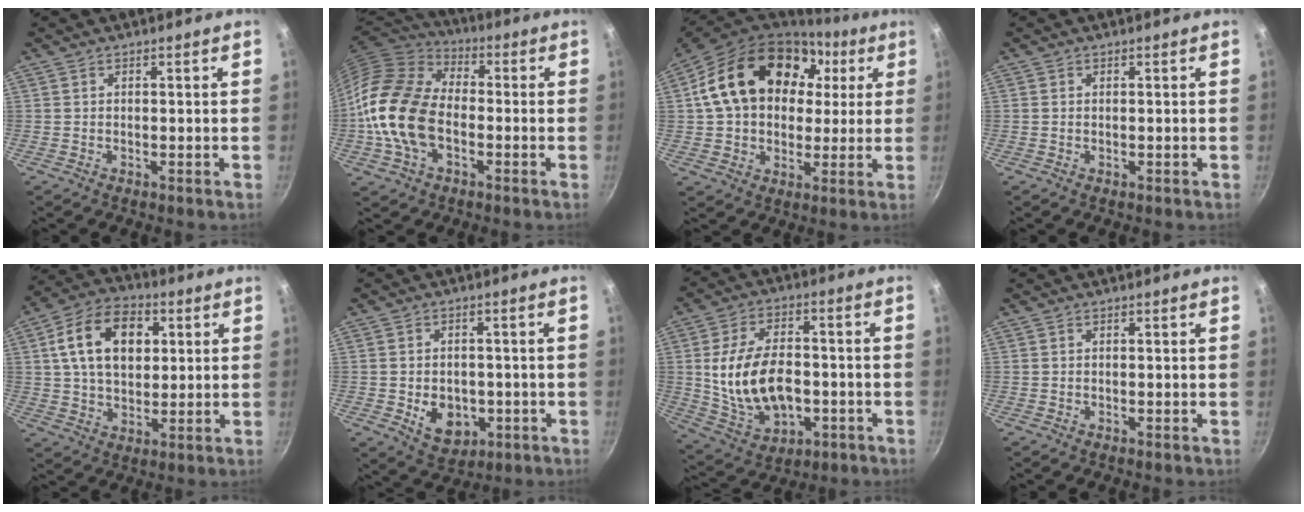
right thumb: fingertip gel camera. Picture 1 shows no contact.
{"total": 18.2, "force": [-3.1, 12.1, 13.2], "torque": [-0.238, 0.030, -0.074]}
{"total": 22.9, "force": [5.9, 16.5, 14.7], "torque": [-0.238, 0.028, 0.100]}
{"total": 0.0}
{"total": 15.4, "force": [3.9, 10.4, 10.7], "torque": [-0.157, 0.009, 0.056]}
{"total": 8.5, "force": [-2.1, 6.3, 5.3], "torque": [-0.055, 0.003, -0.019]}
{"total": 17.1, "force": [-2.1, 10.8, 13.1], "torque": [-0.222, 0.019, -0.015]}
{"total": 0.0}